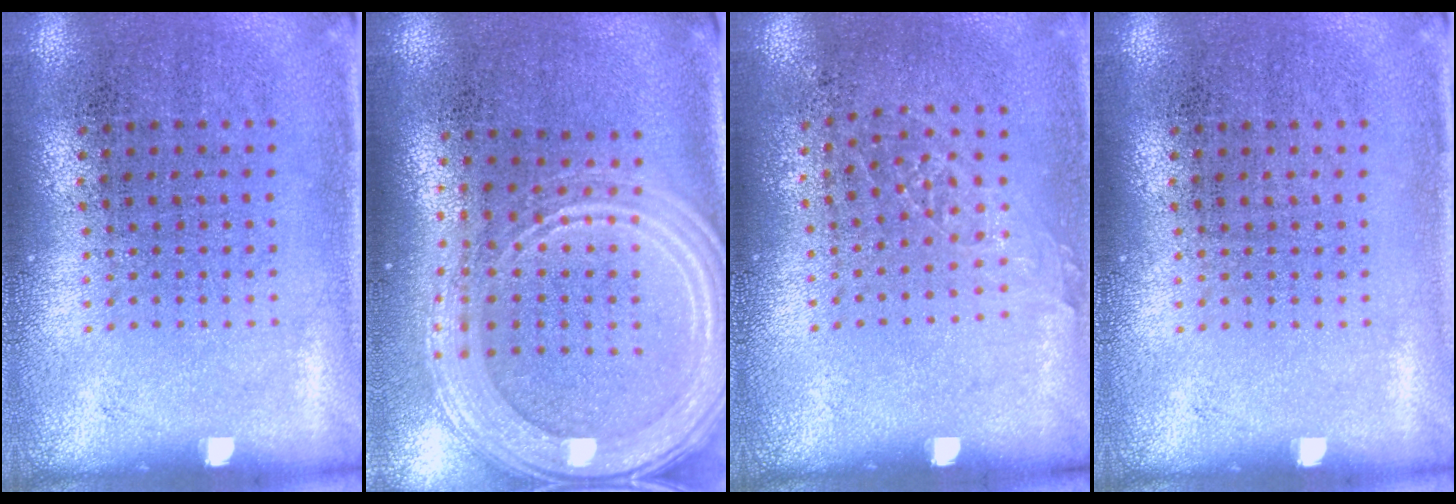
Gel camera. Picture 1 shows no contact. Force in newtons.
{"total": 2.5, "press": 2.2, "slide": 1.3}
{"total": 0.8, "press": 0.8, "slide": 0.3}
{"total": 0.0}